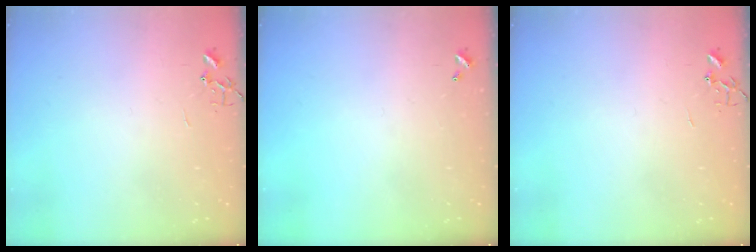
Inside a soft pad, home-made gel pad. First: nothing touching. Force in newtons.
{"total": 0.0}
{"total": 0.0}